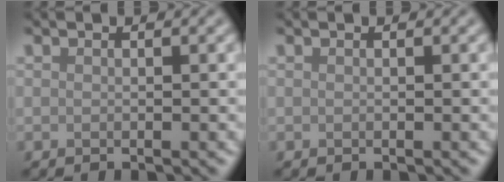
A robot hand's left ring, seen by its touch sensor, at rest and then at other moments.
{"total": 0.0}